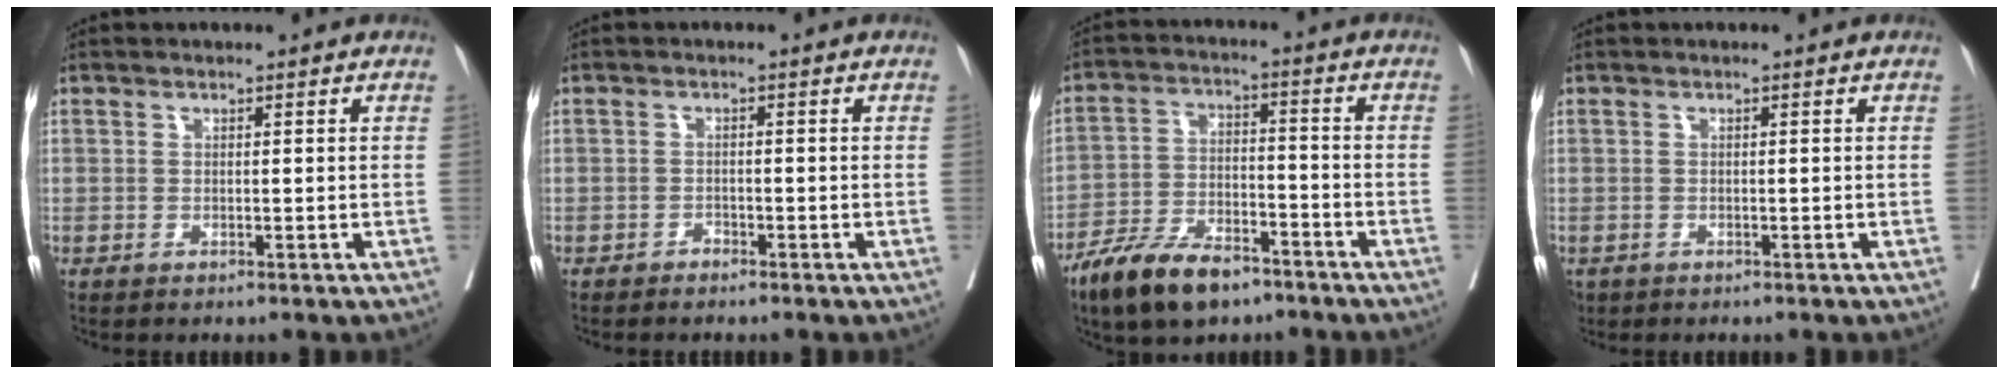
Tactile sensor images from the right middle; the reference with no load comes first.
{"total": 1.0, "force": [-0.9, 0.2, 0.2], "torque": [-0.002, 0.001, -0.017]}
{"total": 11.2, "force": [-8.2, 4.3, 6.3], "torque": [-0.121, -0.008, -0.152]}
{"total": 1.2, "force": [-0.8, 0.9, 0.2], "torque": [-0.009, 0.000, -0.010]}